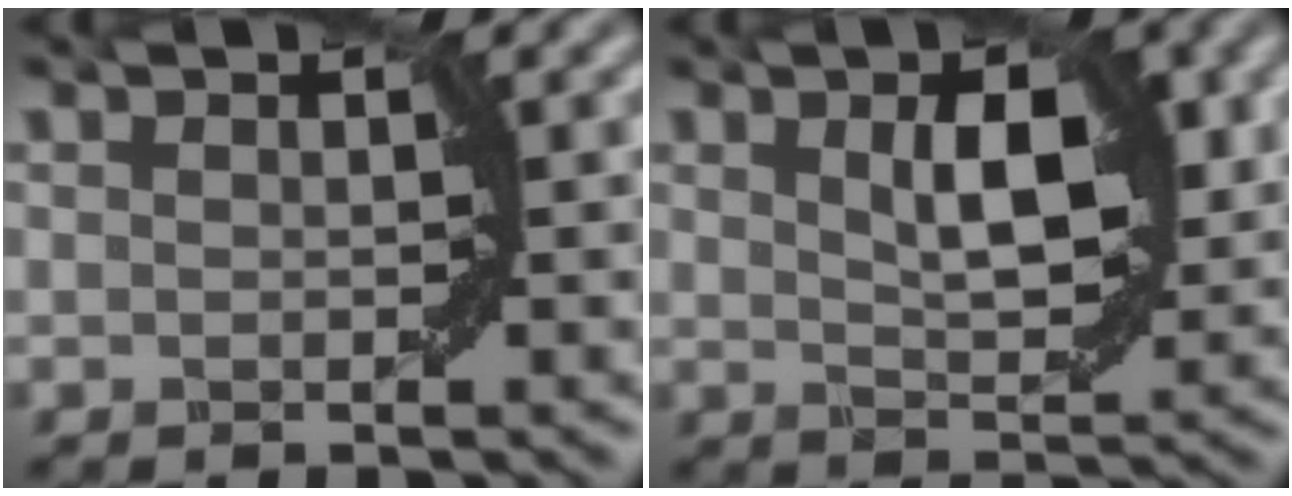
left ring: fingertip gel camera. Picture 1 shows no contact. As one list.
[{"total": 5.0, "force": [1.4, 2.1, 4.3], "torque": [-0.072, 0.002, 0.026]}]